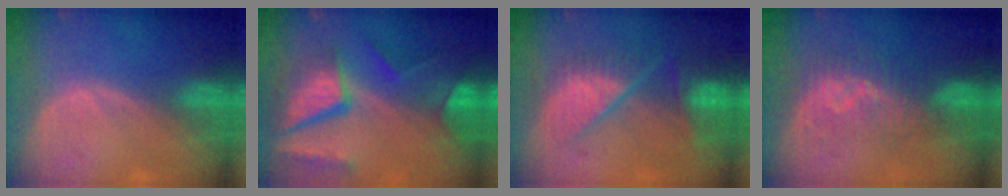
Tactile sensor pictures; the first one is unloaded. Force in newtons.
{"total": 11.2, "press": 9.3, "slide": 6.3}
{"total": 9.8, "press": 8.3, "slide": 5.2}
{"total": 8.2, "press": 7.4, "slide": 3.6}